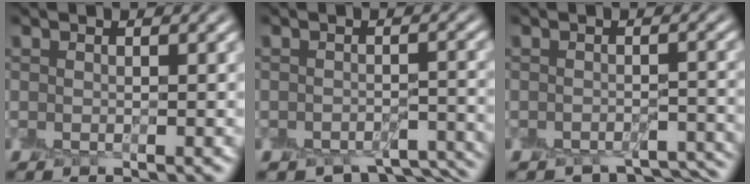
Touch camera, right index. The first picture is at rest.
{"total": 5.5, "force": [-4.5, 2.3, 2.2], "torque": [-0.023, -0.010, -0.046]}
{"total": 4.4, "force": [-3.9, 1.7, 1.2], "torque": [-0.009, 0.001, -0.039]}